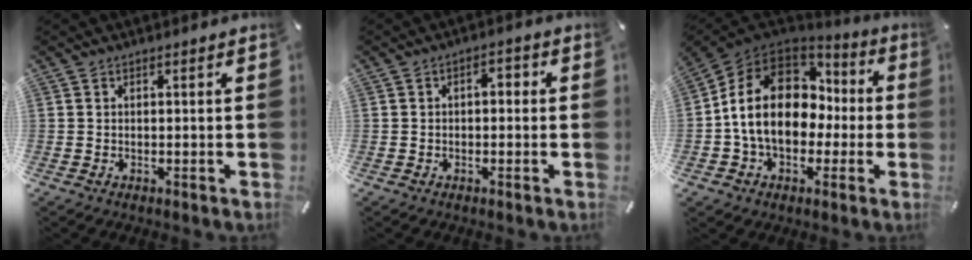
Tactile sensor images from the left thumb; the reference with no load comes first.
{"total": 2.7, "force": [-0.9, 1.6, 2.0], "torque": [-0.040, 0.014, -0.021]}
{"total": 16.8, "force": [-0.4, 13.3, 10.4], "torque": [-0.209, 0.016, 0.000]}